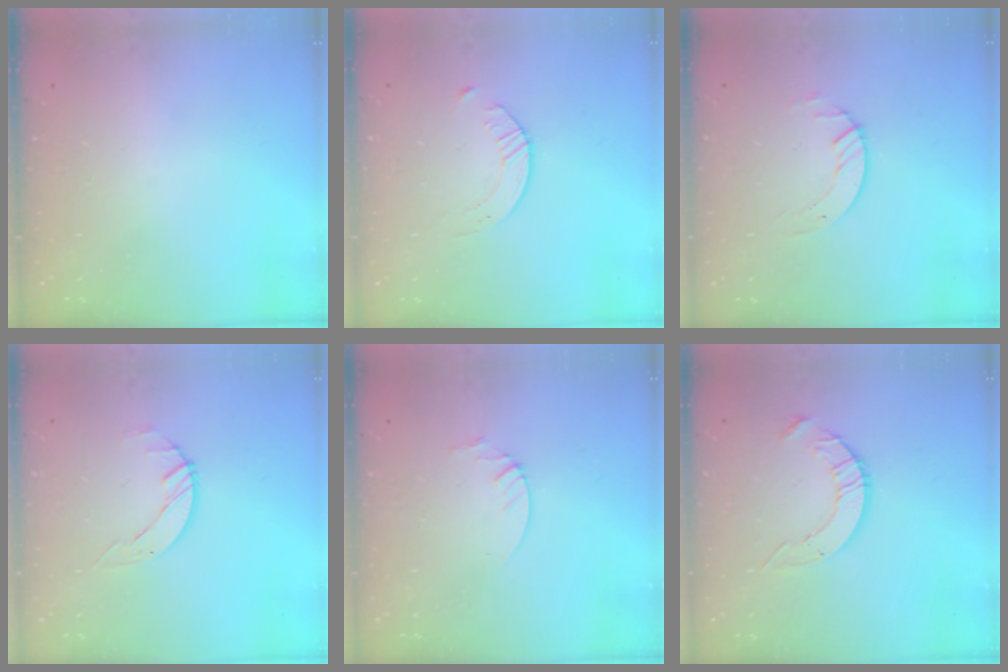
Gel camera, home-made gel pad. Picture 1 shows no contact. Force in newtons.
{"total": 2.1, "press": 2.0, "slide": 0.3}
{"total": 2.7, "press": 2.7, "slide": 0.3}
{"total": 2.6, "press": 2.6, "slide": 0.3}
{"total": 2.1, "press": 2.1, "slide": 0.2}
{"total": 7.0, "press": 7.0, "slide": 0.4}